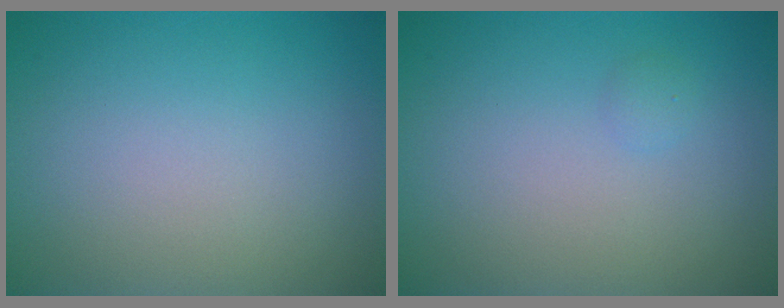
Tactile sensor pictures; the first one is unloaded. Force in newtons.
{"total": 0.6, "press": 0.6, "slide": 0.1}